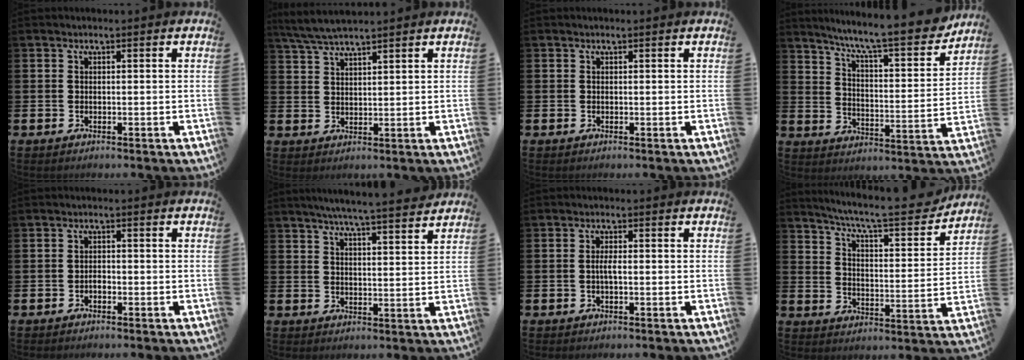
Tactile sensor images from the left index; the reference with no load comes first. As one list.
[{"total": 4.6, "force": [4.3, 0.2, 1.7], "torque": [-0.050, -0.009, 0.079]}, {"total": 0.0}, {"total": 9.9, "force": [8.7, 1.0, 4.7], "torque": [-0.107, -0.062, 0.140]}, {"total": 1.0, "force": [-0.5, 0.6, 0.6], "torque": [-0.007, -0.001, -0.012]}, {"total": 5.8, "force": [5.5, -0.6, 1.7], "torque": [-0.042, -0.033, 0.095]}, {"total": 1.7, "force": [-0.2, 0.5, 1.6], "torque": [-0.040, 0.000, -0.006]}, {"total": 8.5, "force": [7.7, 0.9, 3.5], "torque": [-0.083, -0.056, 0.124]}]